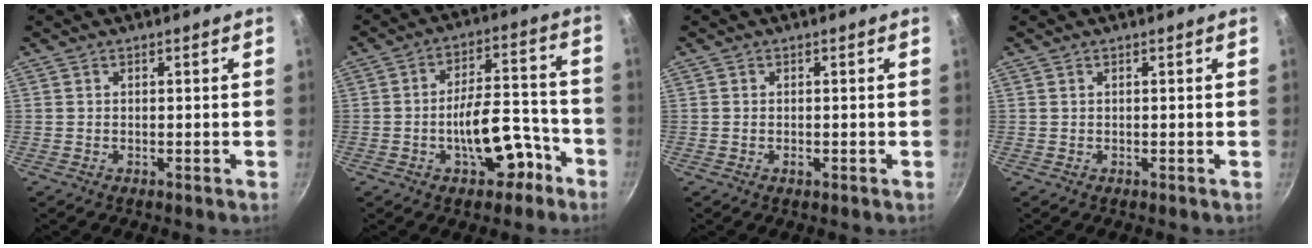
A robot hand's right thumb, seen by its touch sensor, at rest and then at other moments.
{"total": 12.2, "force": [-5.4, 6.0, 9.1], "torque": [-0.100, 0.068, -0.070]}
{"total": 0.9, "force": [-0.4, 0.5, 0.7], "torque": [-0.013, 0.001, -0.008]}
{"total": 0.0}